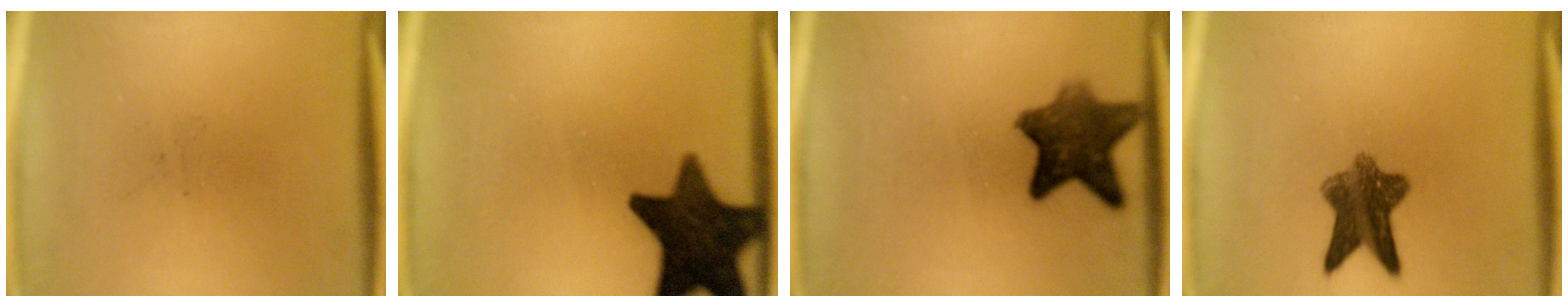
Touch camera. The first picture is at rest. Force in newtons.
{"total": 14.9}
{"total": 9.3}
{"total": 7.9}